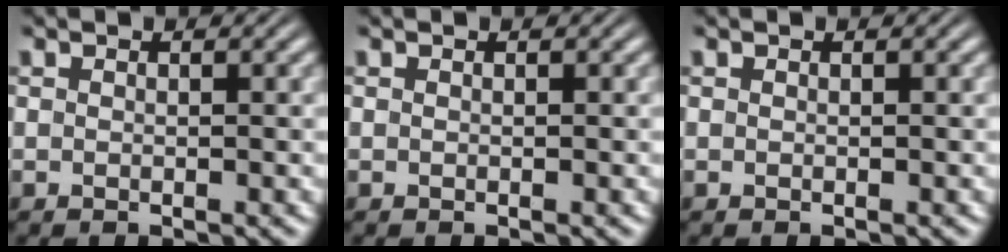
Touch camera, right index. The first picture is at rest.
{"total": 0.0}
{"total": 0.0}